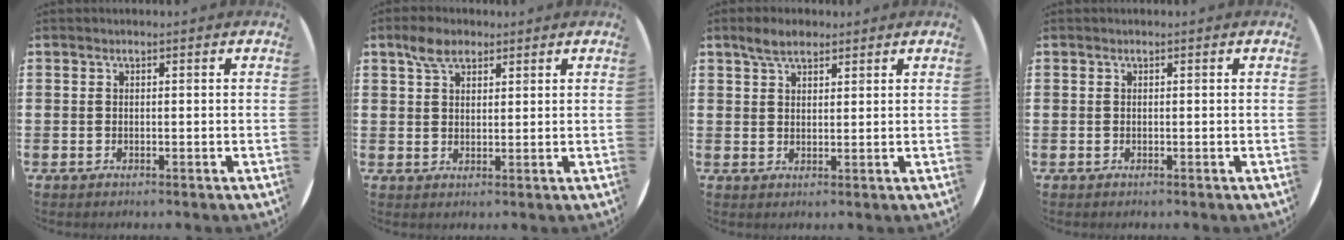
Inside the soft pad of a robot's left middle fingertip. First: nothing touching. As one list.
[{"total": 4.0, "force": [2.9, 2.1, 1.9], "torque": [-0.028, 0.001, 0.050]}, {"total": 3.5, "force": [2.9, 1.6, 1.2], "torque": [-0.013, 0.000, 0.051]}, {"total": 0.0}]